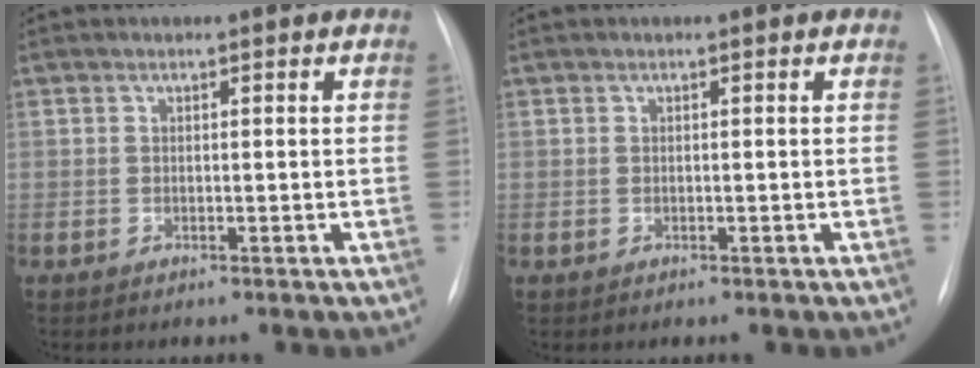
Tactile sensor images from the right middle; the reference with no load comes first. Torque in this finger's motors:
{"motor_torque": [0.34, -0.65, 0.05, 0.01]}